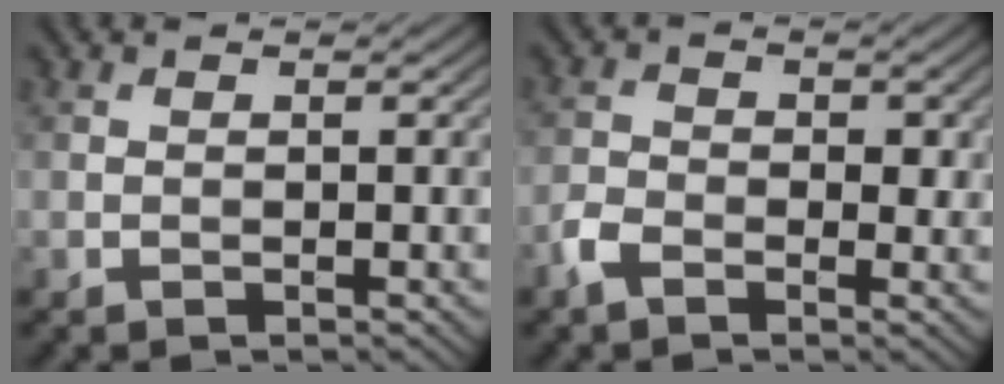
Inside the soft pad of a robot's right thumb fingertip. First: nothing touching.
{"total": 3.4, "force": [-1.4, 2.2, 2.2], "torque": [-0.045, -0.002, -0.034]}